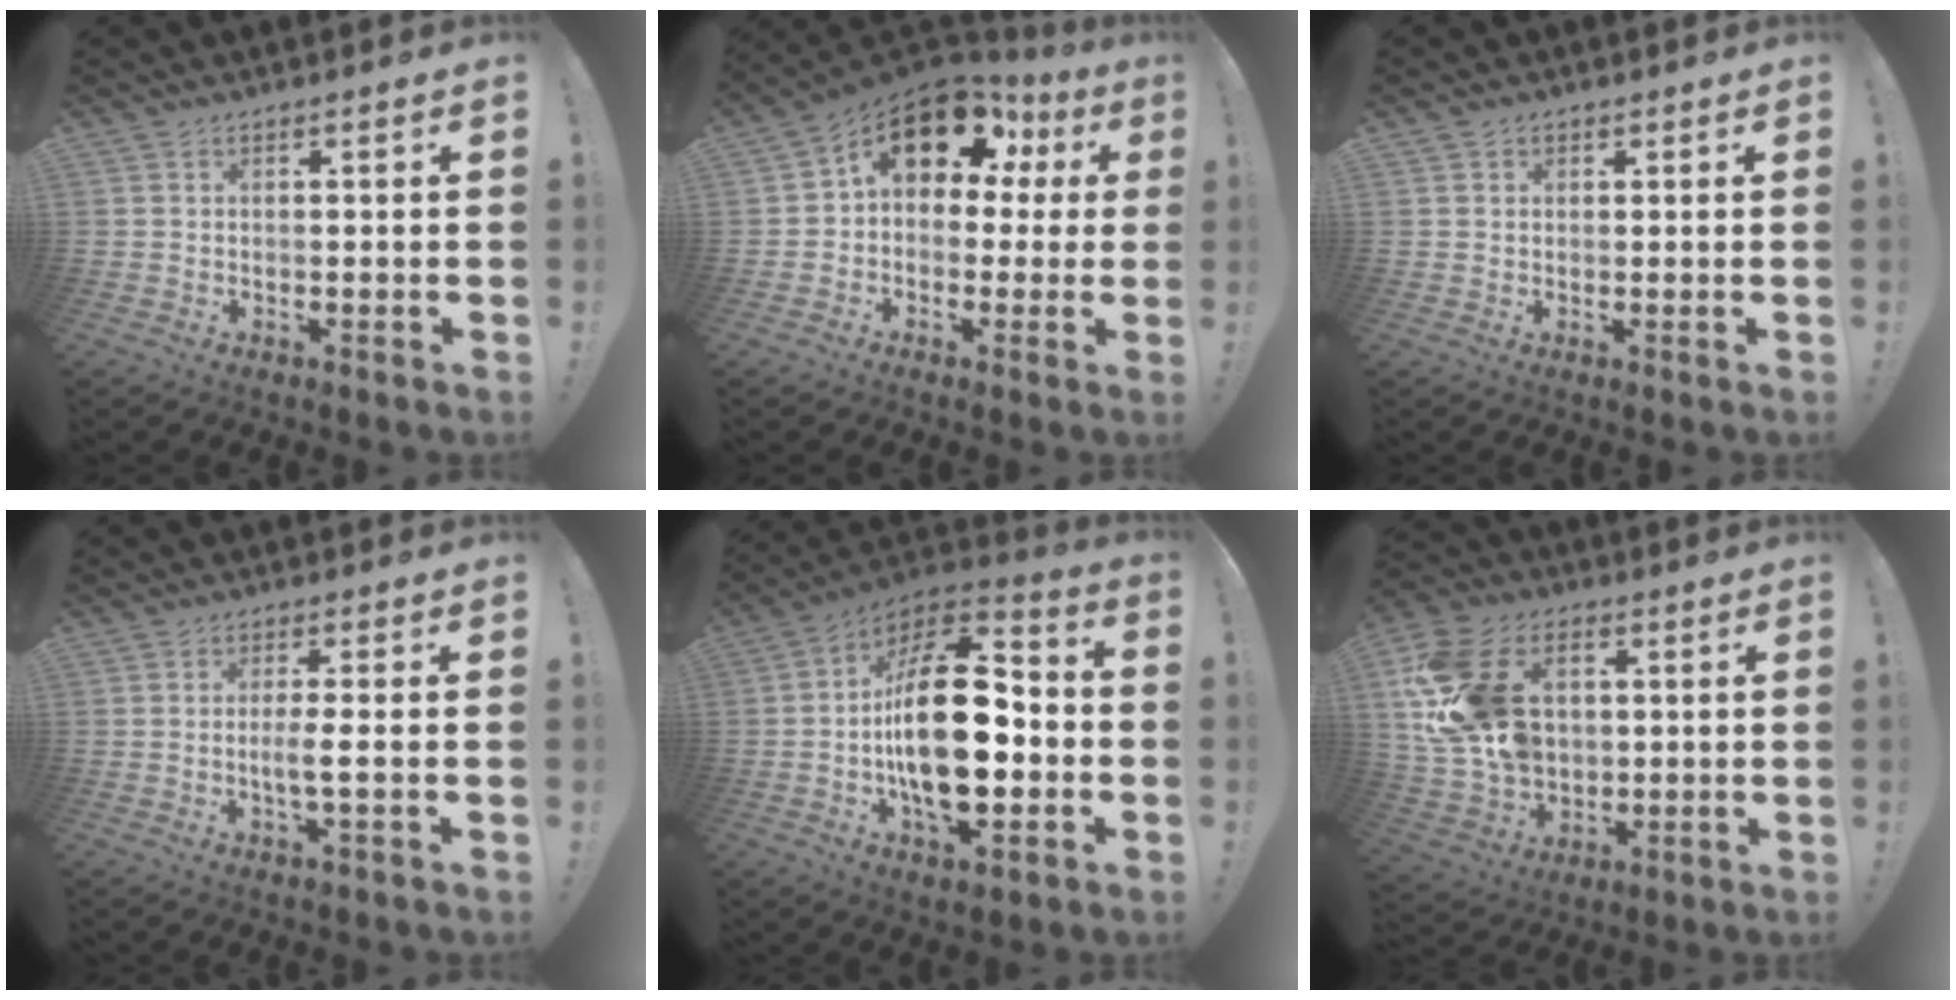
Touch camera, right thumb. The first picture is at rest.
{"total": 14.2, "force": [6.7, 8.3, 9.4], "torque": [-0.137, -0.032, 0.120]}
{"total": 0.9, "force": [0.5, 0.8, 0.1], "torque": [0.003, -0.002, 0.008]}
{"total": 4.3, "force": [-0.8, 0.3, 4.2], "torque": [-0.076, -0.001, -0.016]}
{"total": 24.8, "force": [-2.9, 12.4, 21.3], "torque": [-0.378, 0.014, -0.045]}
{"total": 21.6, "force": [4.8, 15.9, 13.9], "torque": [-0.255, -0.014, 0.096]}